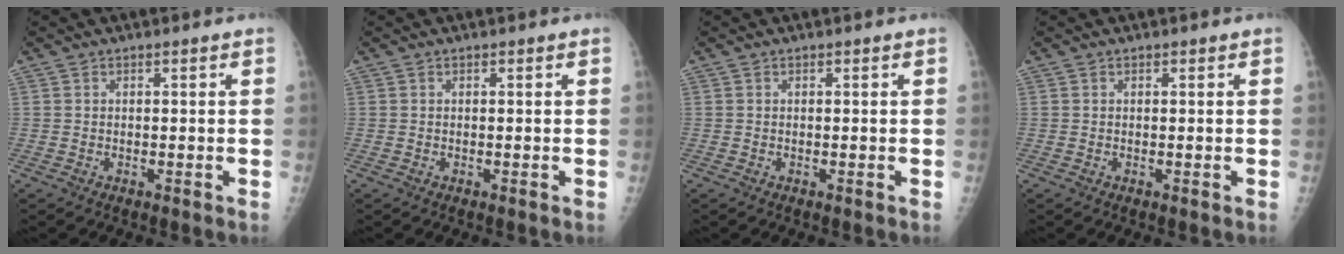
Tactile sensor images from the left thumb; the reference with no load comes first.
{"total": 0.0}
{"total": 0.0}
{"total": 0.0}